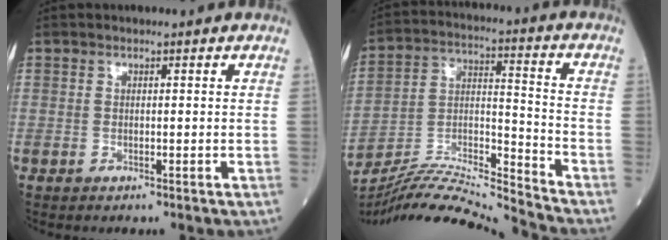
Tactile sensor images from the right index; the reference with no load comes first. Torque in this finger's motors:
{"motor_torque": [0.02, 0.02, 0.18, 0.04]}